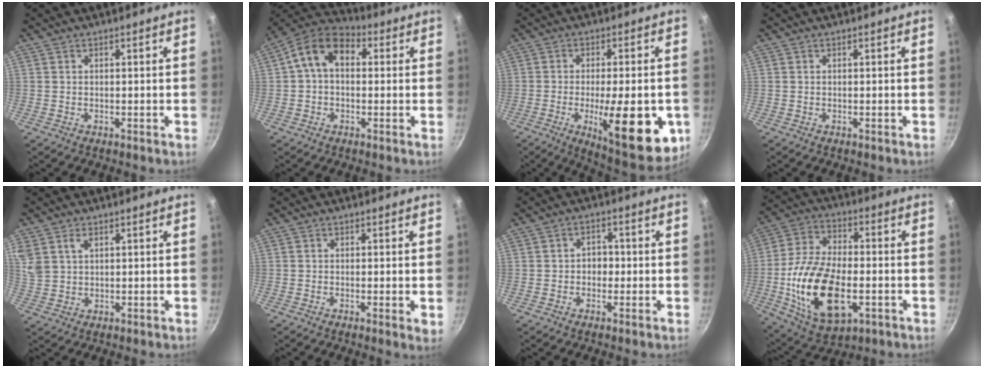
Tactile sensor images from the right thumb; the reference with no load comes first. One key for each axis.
{"total": 10.6, "fx": 1.9, "fy": 7.4, "fz": 7.4, "tx": -0.107, "ty": 0.027, "tz": 0.010}
{"total": 18.9, "fx": -5.0, "fy": 6.2, "fz": 17.2, "tx": -0.209, "ty": 0.000, "tz": -0.062}
{"total": 0.0}
{"total": 6.9, "fx": 3.3, "fy": 4.7, "fz": 3.8, "tx": -0.071, "ty": 0.003, "tz": 0.071}
{"total": 2.4, "fx": -0.3, "fy": 0.5, "fz": 2.3, "tx": -0.033, "ty": -0.008, "tz": -0.007}
{"total": 3.5, "fx": -0.4, "fy": 2.8, "fz": 2.1, "tx": -0.007, "ty": 0.012, "tz": -0.008}
{"total": 20.8, "fx": -4.4, "fy": 11.2, "fz": 16.9, "tx": -0.314, "ty": 0.016, "tz": -0.073}